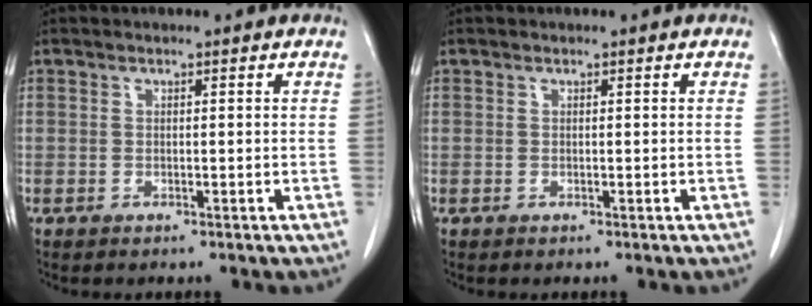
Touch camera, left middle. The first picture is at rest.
{"total": 0.0}